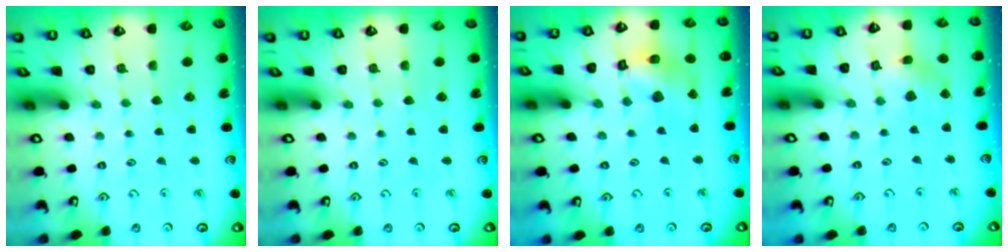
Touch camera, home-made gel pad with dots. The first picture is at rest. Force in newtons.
{"total": 0.0}
{"total": 12.4, "press": 12.2, "slide": 1.7}
{"total": 4.7, "press": 4.6, "slide": 0.6}